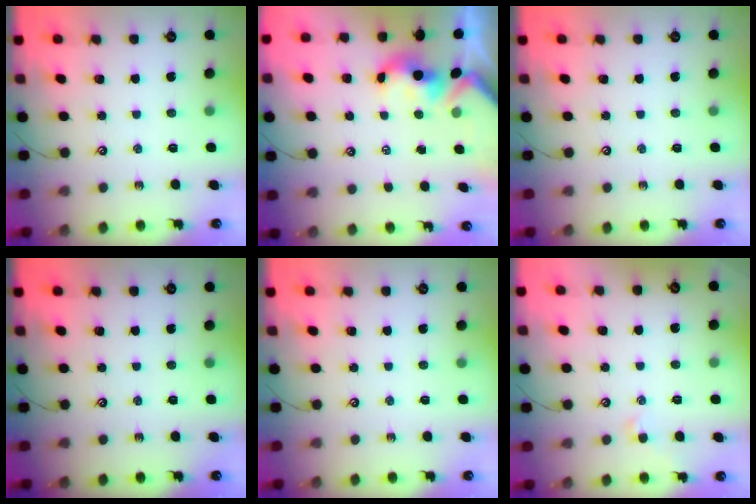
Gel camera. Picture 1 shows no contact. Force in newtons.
{"total": 1.7, "press": 1.5, "slide": 0.7}
{"total": 0.0}
{"total": 0.0}
{"total": 0.0}
{"total": 0.8, "press": 0.7, "slide": 0.4}